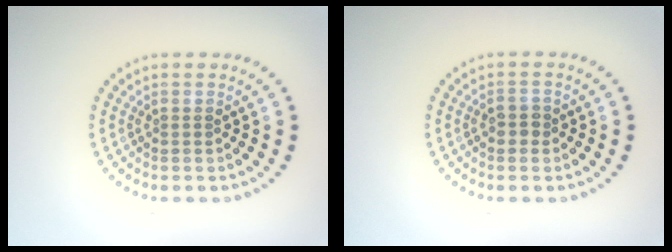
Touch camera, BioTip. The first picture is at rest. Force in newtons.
{"total": 1.5, "press": 1.5, "slide": 0.4}